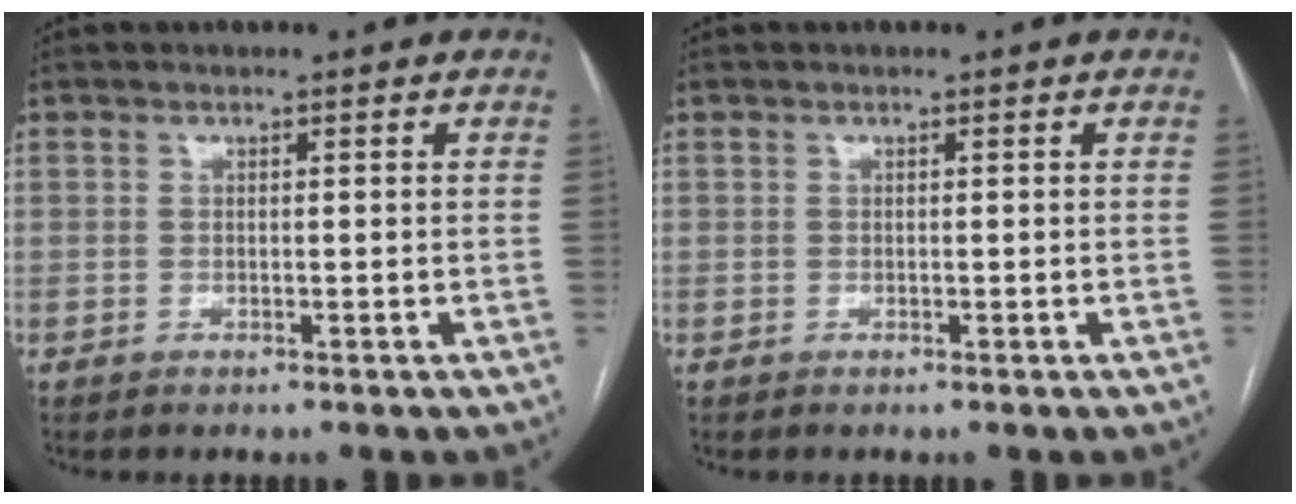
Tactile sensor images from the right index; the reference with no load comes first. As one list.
[{"total": 0.0}]